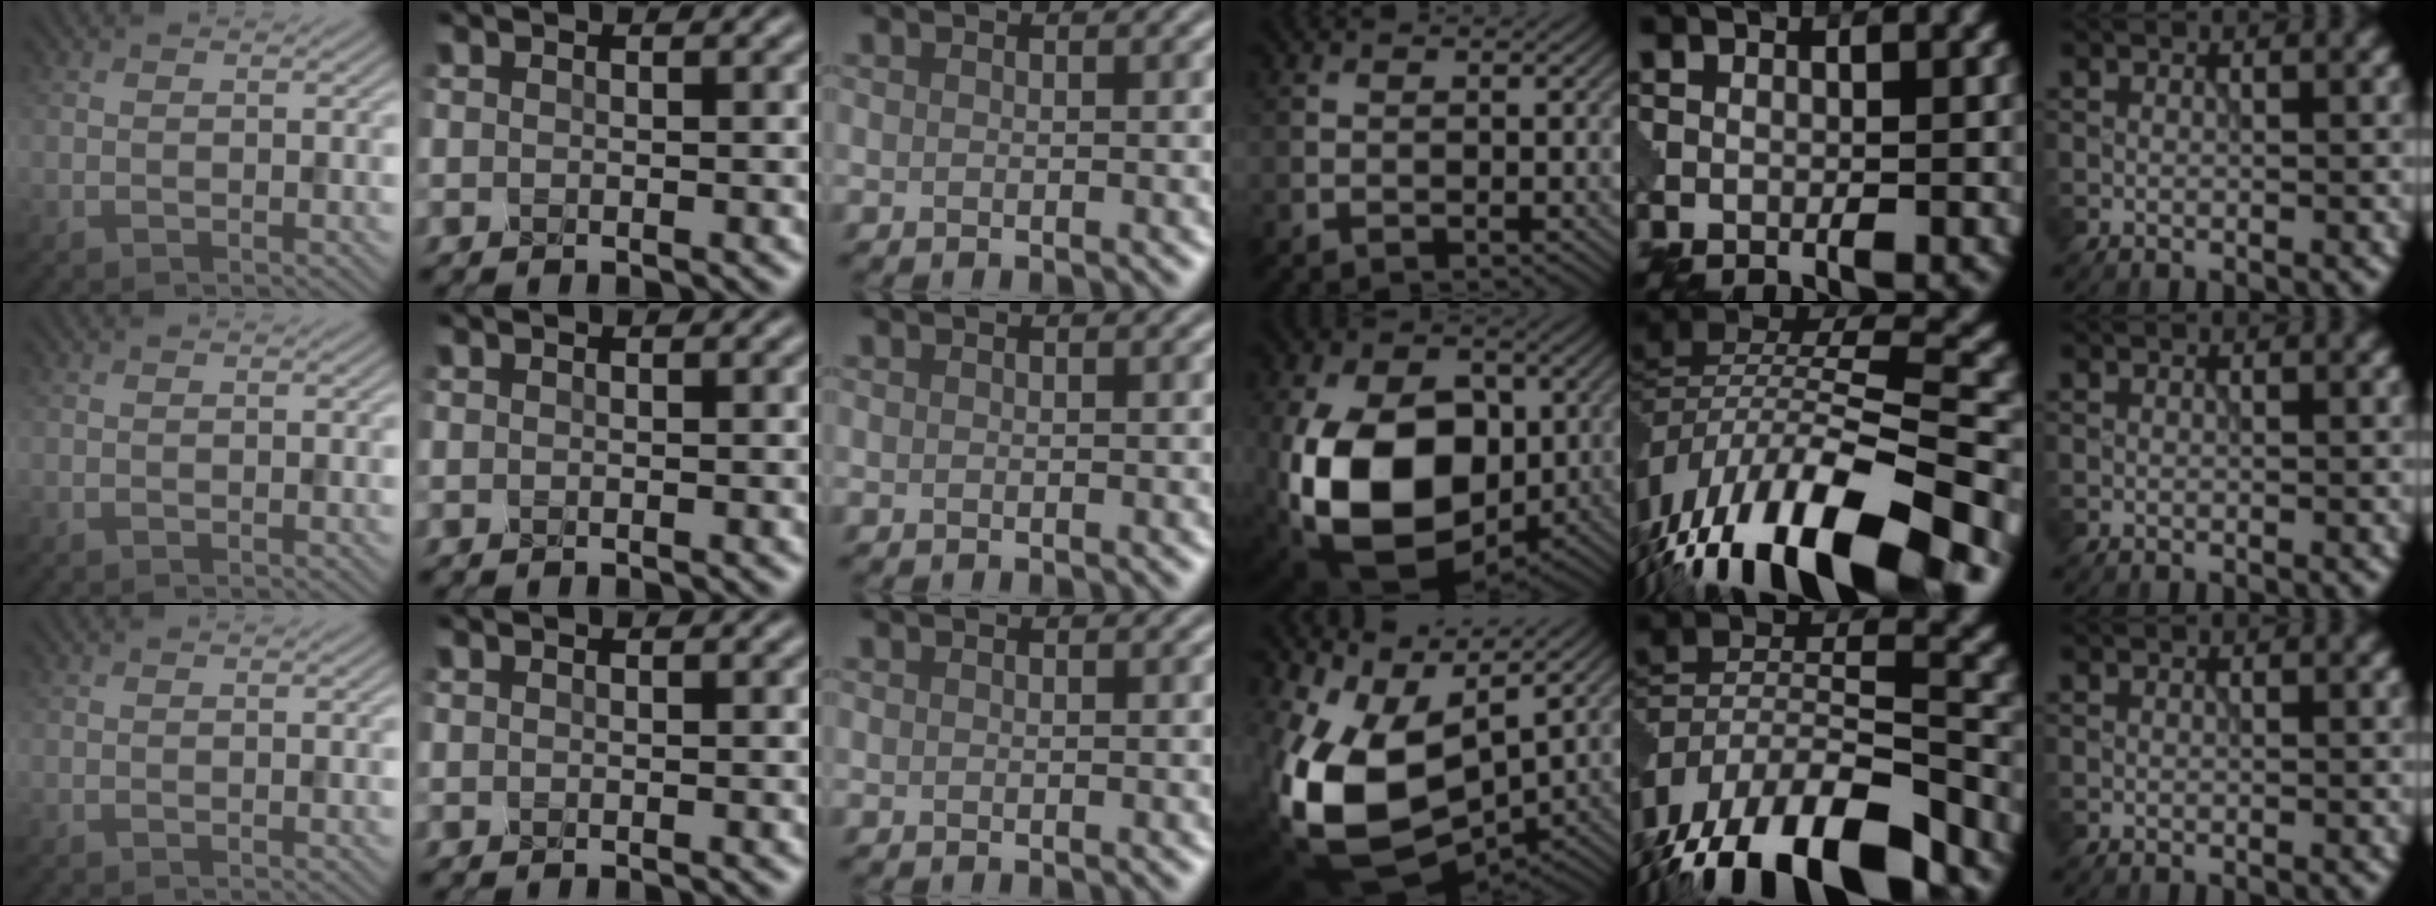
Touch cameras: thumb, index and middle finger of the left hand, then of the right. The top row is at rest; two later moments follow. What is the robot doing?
{"motion": "squeeze", "object": "foam earplug"}